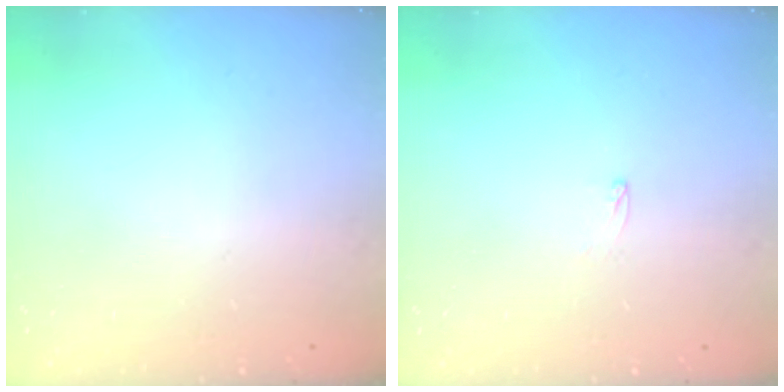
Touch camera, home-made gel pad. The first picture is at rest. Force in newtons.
{"total": 2.6, "press": 2.6, "slide": 0.2}